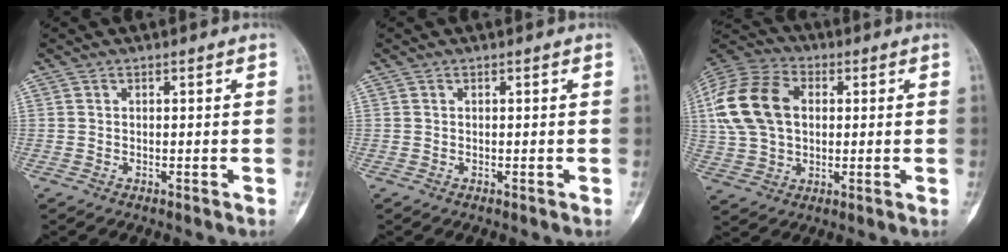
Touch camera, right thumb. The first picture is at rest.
{"total": 0.0}
{"total": 17.2, "force": [2.7, 11.9, 12.1], "torque": [-0.242, 0.020, 0.048]}